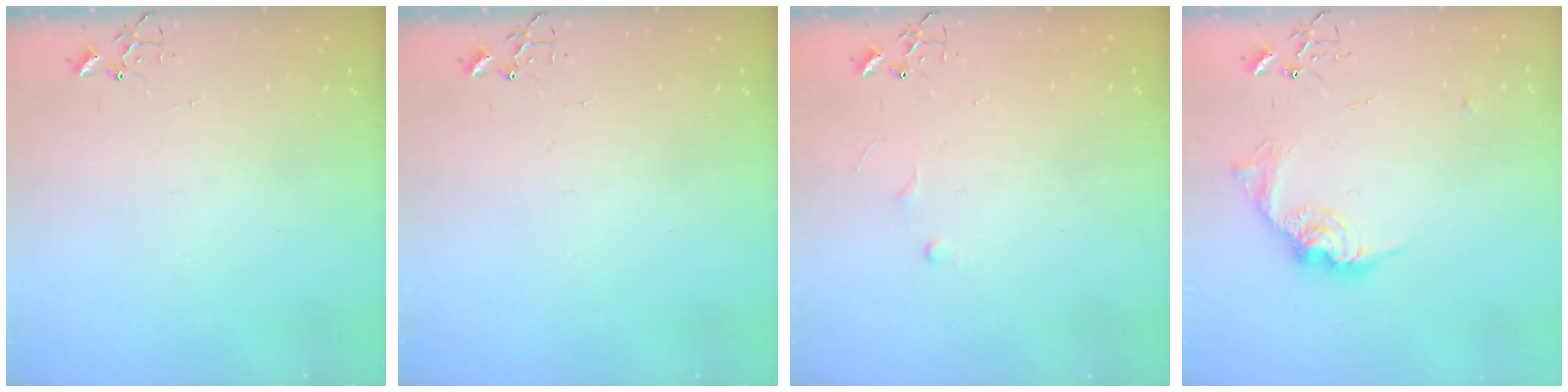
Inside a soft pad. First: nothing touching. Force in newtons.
{"total": 0.0}
{"total": 3.4, "press": 3.4, "slide": 0.5}
{"total": 13.4, "press": 13.3, "slide": 0.8}